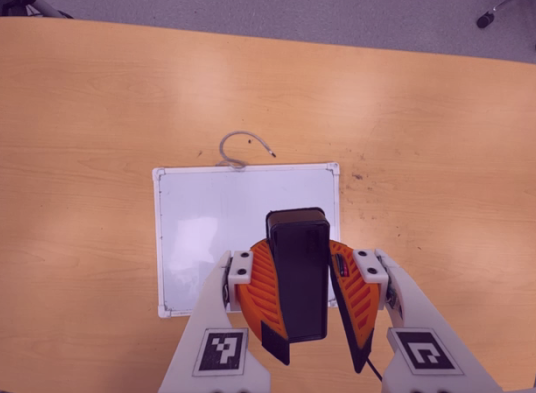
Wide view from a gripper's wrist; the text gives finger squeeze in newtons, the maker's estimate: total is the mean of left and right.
{"total": 11.0, "left": 10.7, "right": 11.3}